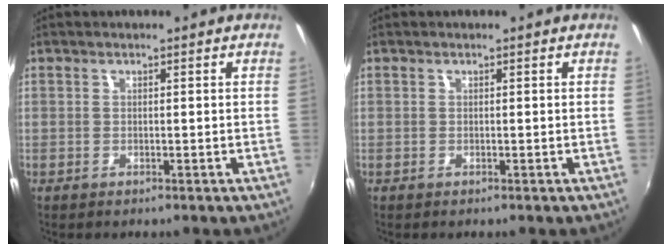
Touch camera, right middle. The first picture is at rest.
{"total": 0.0}